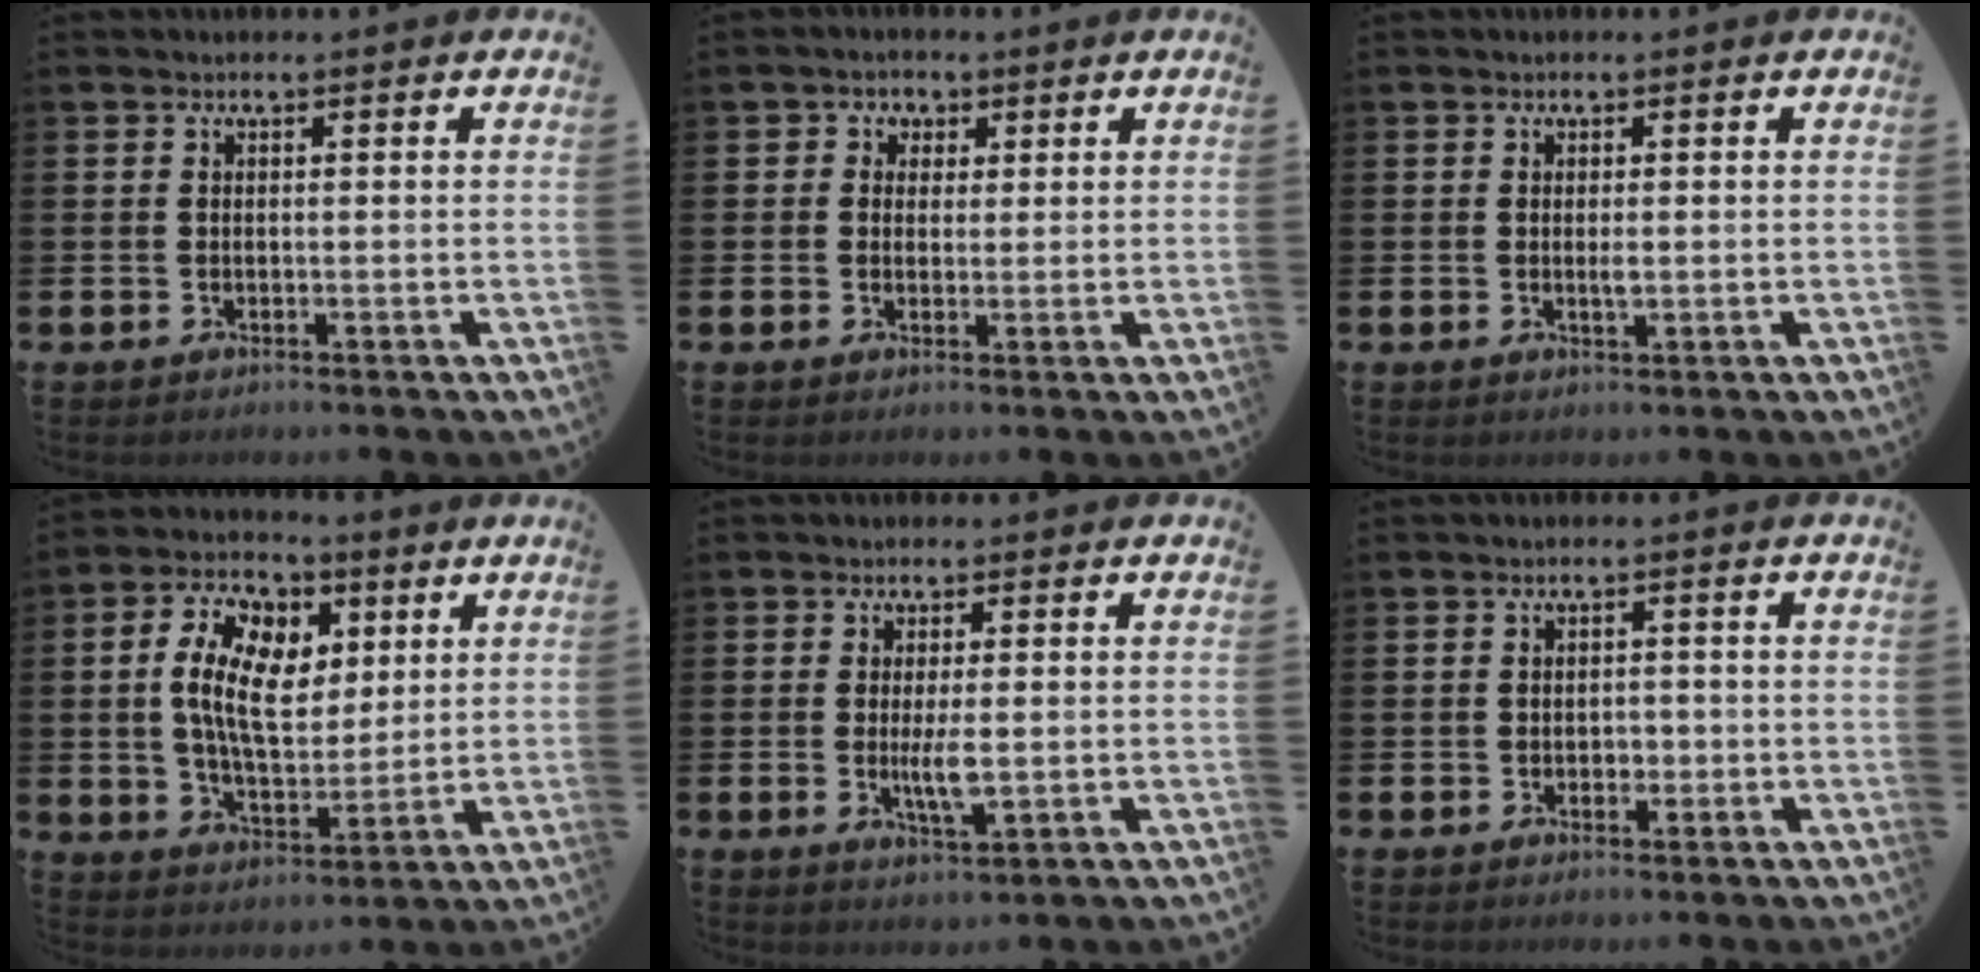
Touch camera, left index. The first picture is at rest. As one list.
[{"total": 2.4, "force": [1.0, 2.2, 0.0], "torque": [0.006, 0.005, 0.013]}, {"total": 1.1, "force": [0.0, 0.3, 1.1], "torque": [-0.014, -0.001, -0.002]}, {"total": 9.4, "force": [3.6, 5.5, 6.7], "torque": [-0.134, 0.001, 0.065]}, {"total": 3.6, "force": [-0.1, 0.9, 3.5], "torque": [-0.048, -0.007, -0.007]}, {"total": 1.6, "force": [-0.4, 1.4, 0.6], "torque": [0.001, -0.001, -0.014]}]